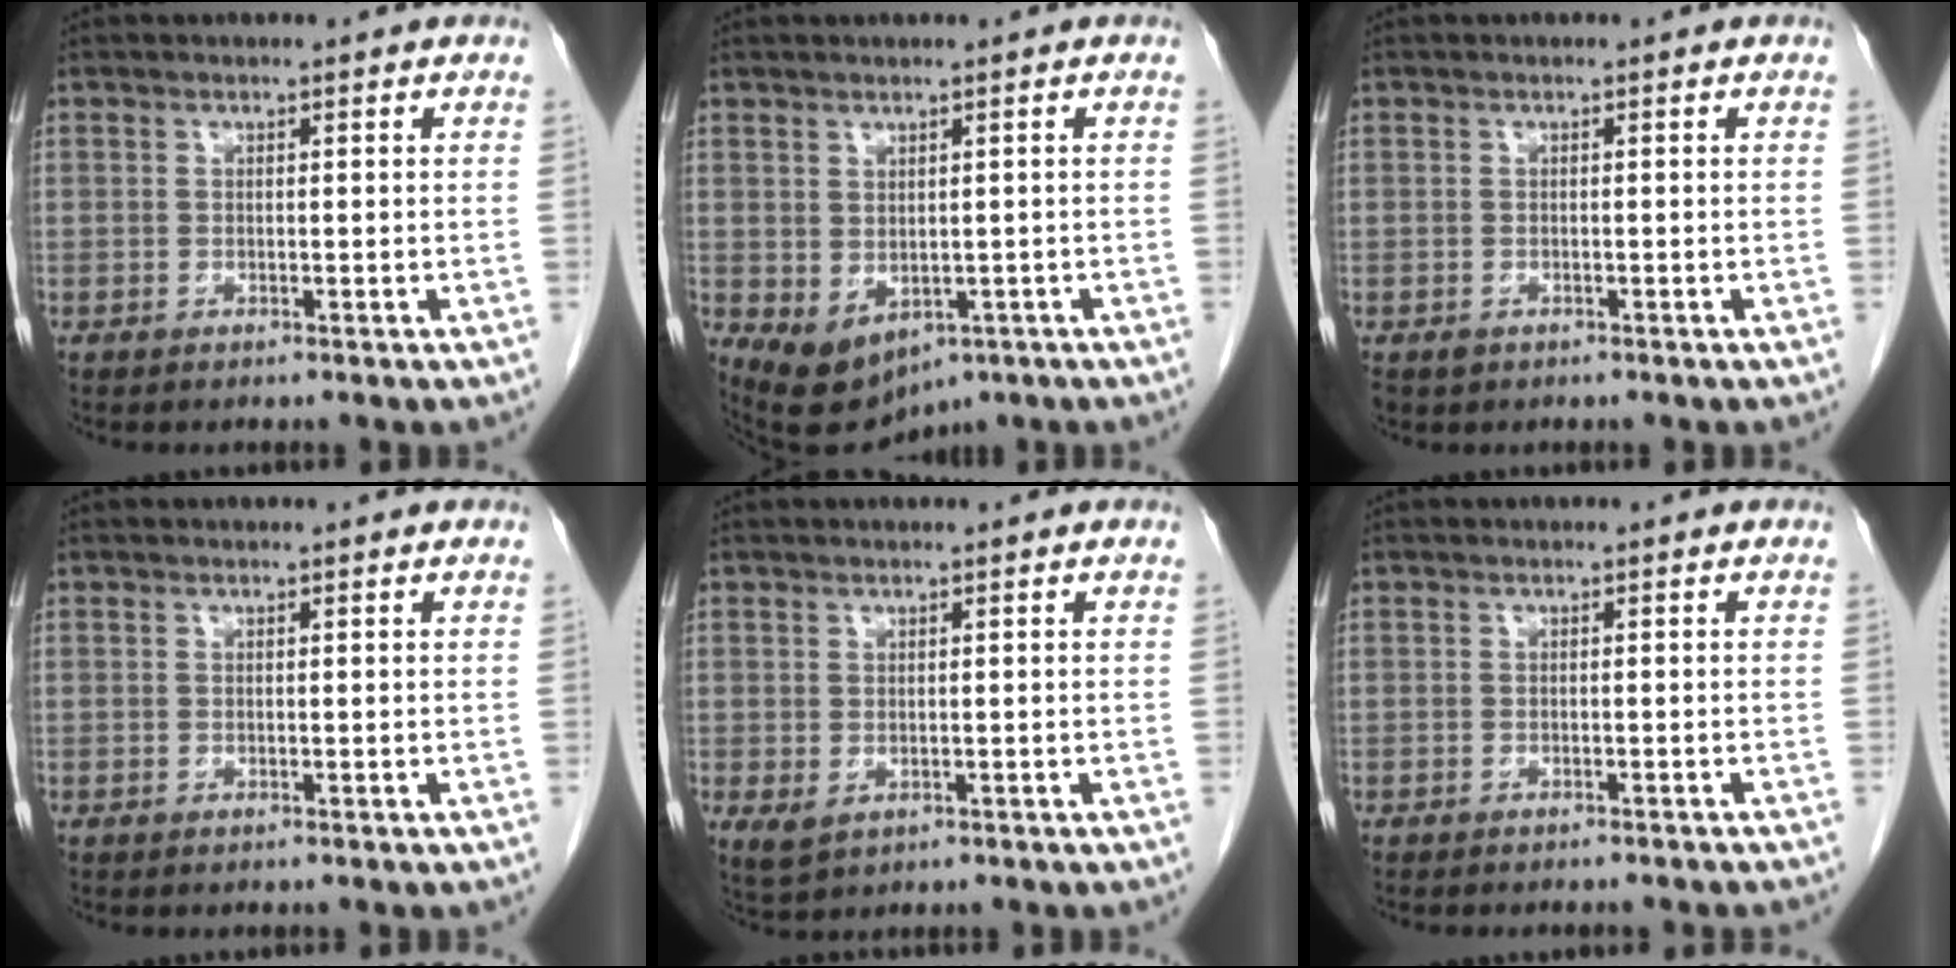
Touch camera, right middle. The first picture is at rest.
{"total": 8.3, "force": [-4.0, 5.0, 5.3], "torque": [-0.078, -0.006, -0.046]}
{"total": 0.9, "force": [-0.5, 0.7, 0.3], "torque": [-0.007, 0.002, -0.002]}
{"total": 0.0}
{"total": 2.3, "force": [-0.4, 1.5, 1.7], "torque": [-0.032, -0.006, 0.006]}
{"total": 6.0, "force": [-5.4, 1.0, 2.3], "torque": [-0.030, -0.009, -0.061]}